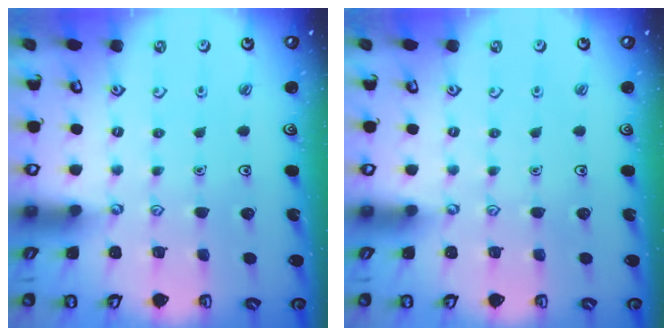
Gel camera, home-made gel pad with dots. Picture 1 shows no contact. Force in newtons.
{"total": 0.0}